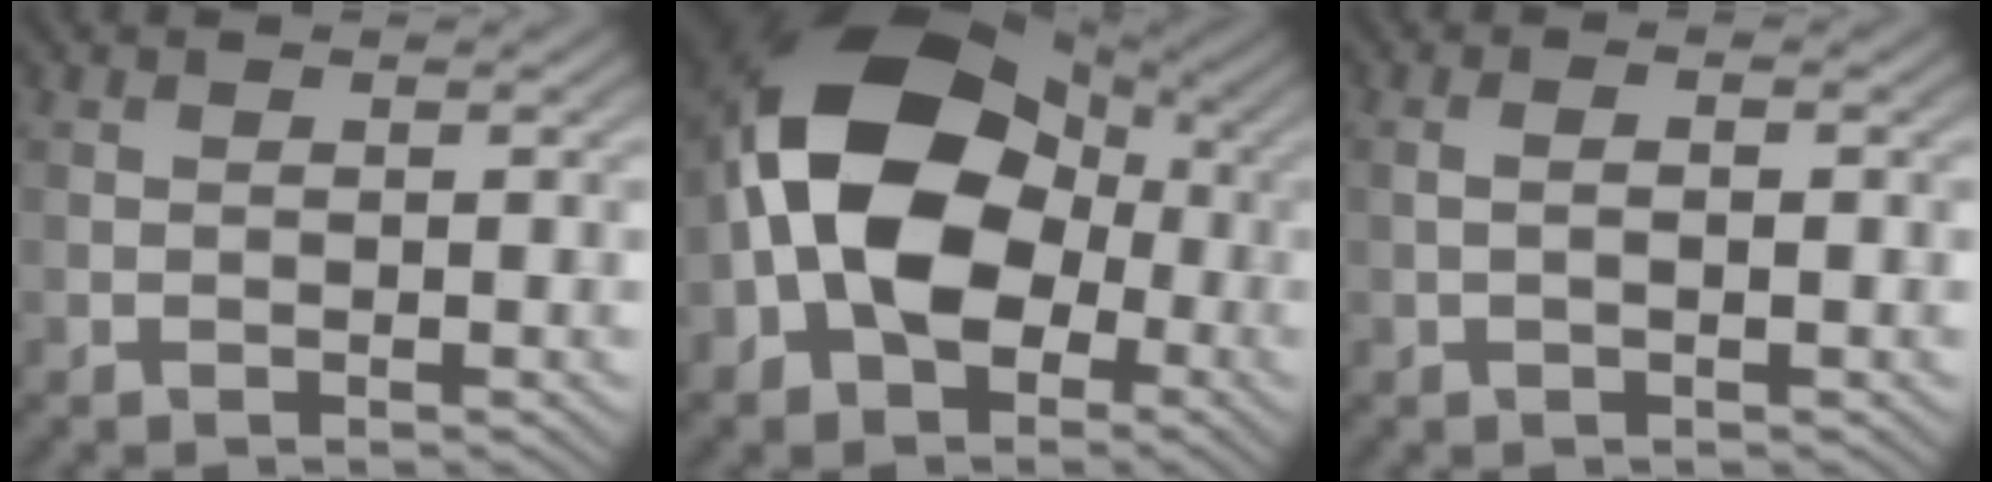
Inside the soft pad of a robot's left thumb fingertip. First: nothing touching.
{"total": 16.3, "force": [-2.2, 11.3, 11.6], "torque": [-0.216, 0.011, -0.058]}
{"total": 1.7, "force": [-0.1, 0.4, 1.6], "torque": [-0.025, -0.003, -0.004]}